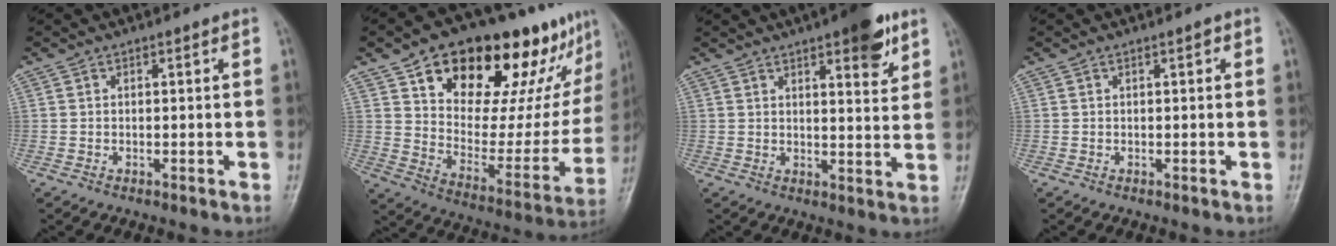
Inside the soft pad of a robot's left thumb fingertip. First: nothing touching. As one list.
[{"total": 29.2, "force": [17.8, 14.0, 18.5], "torque": [-0.219, -0.046, 0.270]}, {"total": 9.7, "force": [5.6, 2.9, 7.4], "torque": [-0.081, -0.025, 0.072]}, {"total": 0.8, "force": [0.3, 0.2, 0.7], "torque": [-0.009, 0.001, 0.002]}]